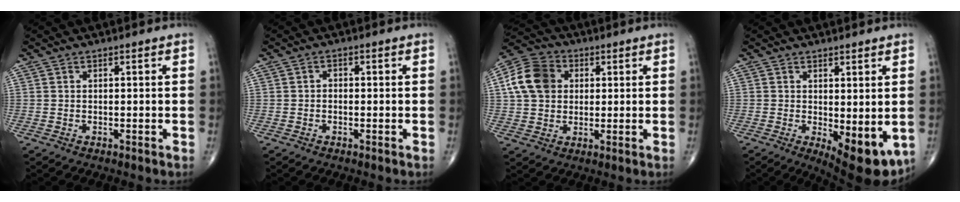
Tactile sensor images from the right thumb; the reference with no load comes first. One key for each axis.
{"total": 1.0, "fx": -0.2, "fy": 0.8, "fz": 0.6, "tx": -0.005, "ty": 0.004, "tz": -0.007}
{"total": 11.0, "fx": 2.2, "fy": 8.7, "fz": 6.2, "tx": -0.105, "ty": 0.011, "tz": 0.030}
{"total": 9.8, "fx": -1.7, "fy": 4.0, "fz": 8.8, "tx": -0.105, "ty": -0.023, "tz": -0.010}